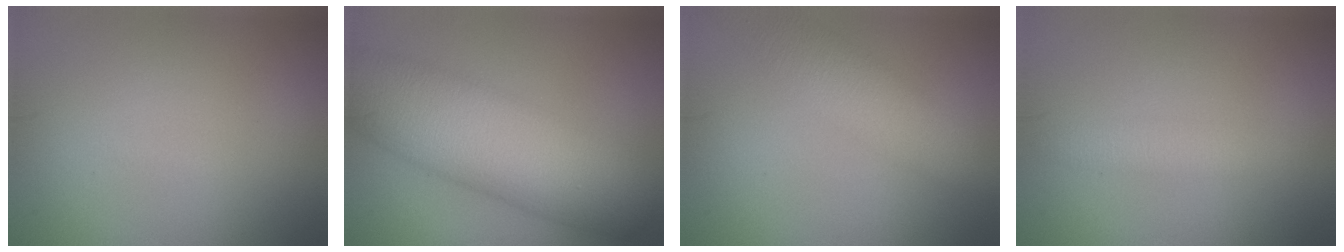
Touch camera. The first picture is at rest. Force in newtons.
{"total": 11.0, "press": 11.0, "slide": 0.2}
{"total": 4.7, "press": 4.7, "slide": 0.2}
{"total": 1.8, "press": 1.8, "slide": 0.2}